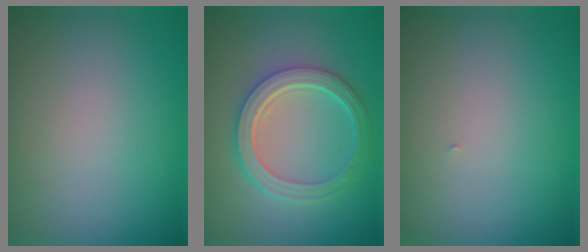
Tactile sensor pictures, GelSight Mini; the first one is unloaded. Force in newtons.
{"total": 5.0, "press": 3.9, "slide": 3.1}
{"total": 0.0}